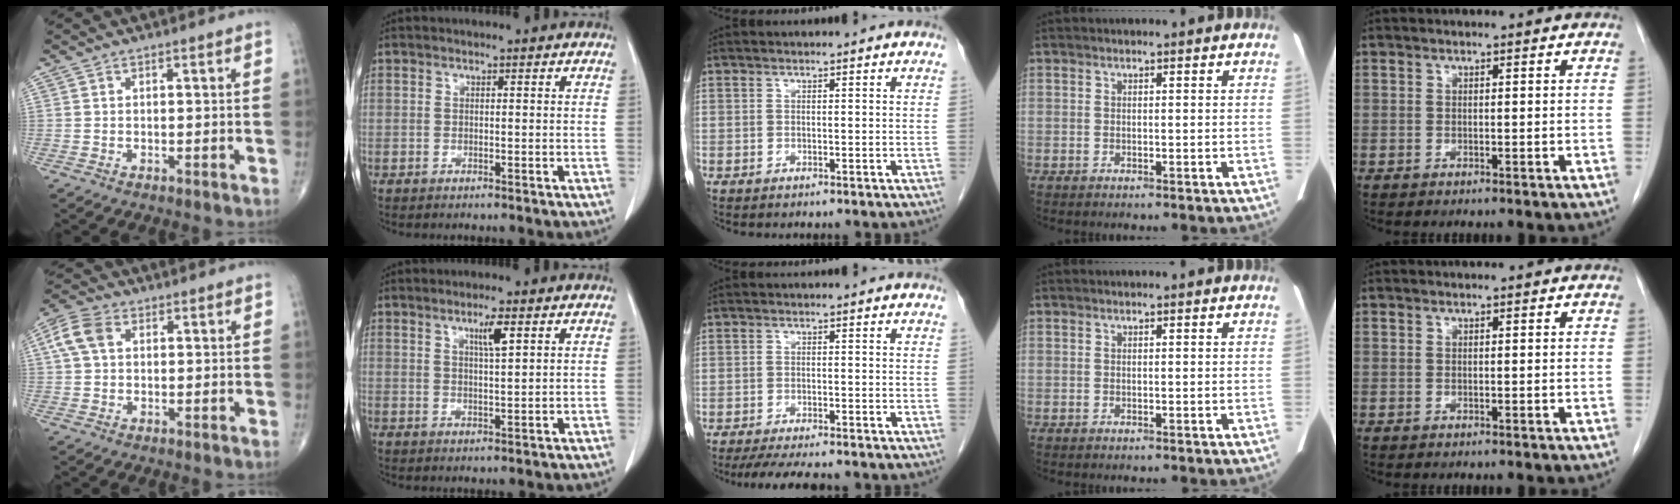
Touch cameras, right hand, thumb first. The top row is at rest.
{"thumb": {"total": 6.4, "force": [1.6, 4.5, 4.3], "torque": [-0.094, 0.018, 0.026]}, "index": {"total": 3.3, "force": [1.6, 0.1, 2.9], "torque": [-0.050, -0.003, 0.028]}, "middle": {"total": 7.5, "force": [-6.5, 0.9, 3.6], "torque": [-0.055, -0.017, -0.099]}}